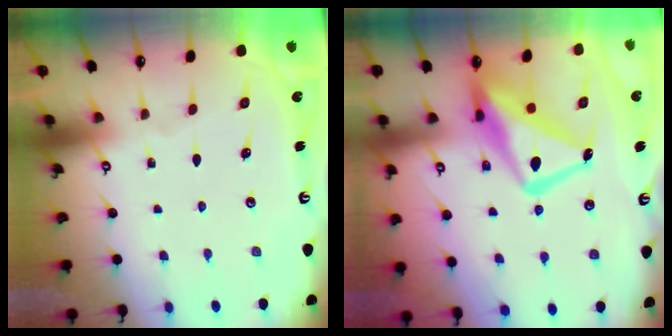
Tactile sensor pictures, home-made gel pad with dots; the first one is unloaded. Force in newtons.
{"total": 14.2, "press": 14.1, "slide": 1.4}